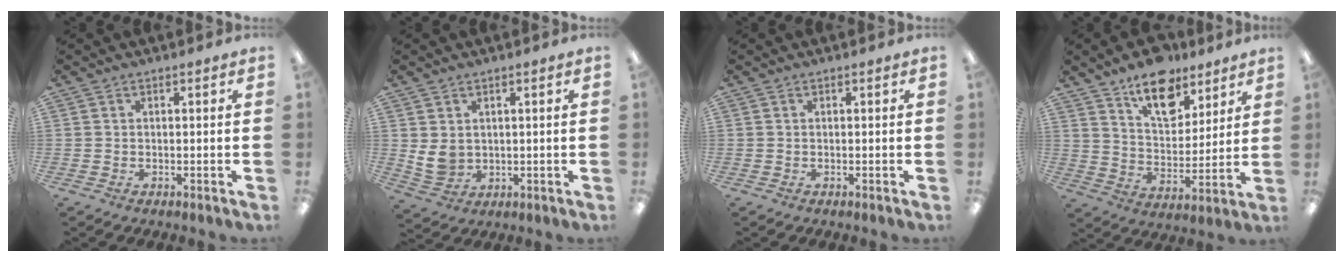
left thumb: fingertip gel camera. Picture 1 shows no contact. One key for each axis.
{"total": 5.3, "fx": 2.1, "fy": 4.3, "fz": 2.4, "tx": -0.057, "ty": -0.010, "tz": 0.041}
{"total": 0.0}
{"total": 14.7, "fx": 10.5, "fy": 7.6, "fz": 6.8, "tx": -0.095, "ty": -0.062, "tz": 0.187}